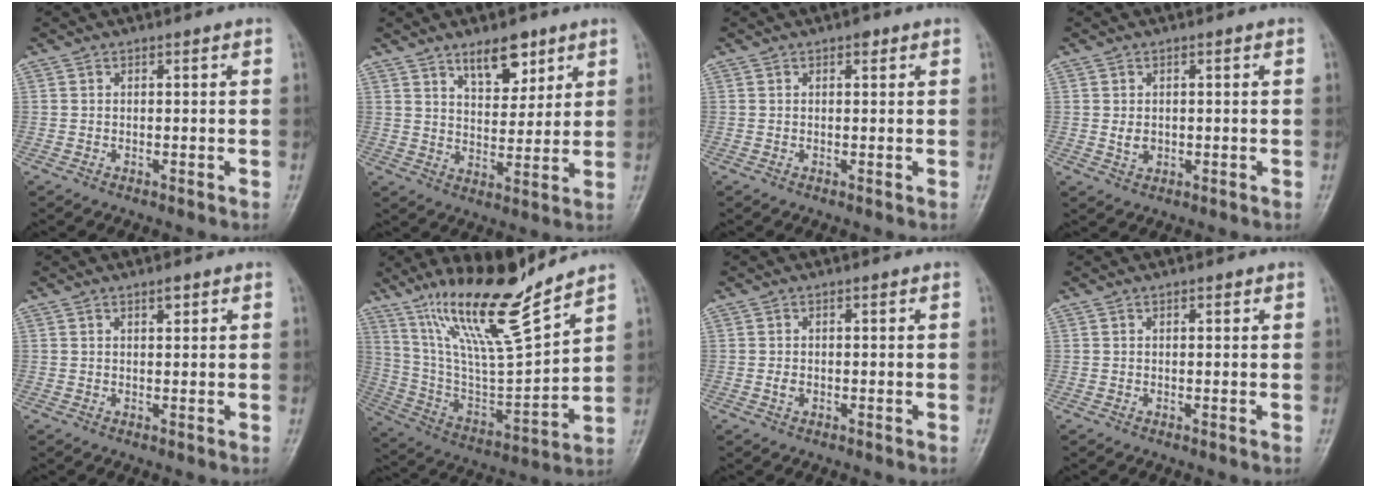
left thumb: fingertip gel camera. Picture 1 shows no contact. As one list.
[{"total": 8.5, "force": [5.3, 4.0, 5.2], "torque": [-0.053, -0.035, 0.089]}, {"total": 1.2, "force": [0.7, 0.7, 0.7], "torque": [-0.005, 0.000, 0.006]}, {"total": 2.2, "force": [0.0, 1.7, 1.5], "torque": [-0.019, -0.002, 0.005]}, {"total": 1.5, "force": [1.0, 0.6, 1.0], "torque": [-0.012, -0.004, 0.014]}, {"total": 16.8, "force": [13.1, 1.8, 10.4], "torque": [-0.174, -0.076, 0.252]}, {"total": 1.2, "force": [-0.2, 0.8, 0.8], "torque": [-0.014, 0.000, -0.003]}, {"total": 1.0, "force": [0.6, 0.5, 0.7], "torque": [-0.008, 0.000, 0.007]}]